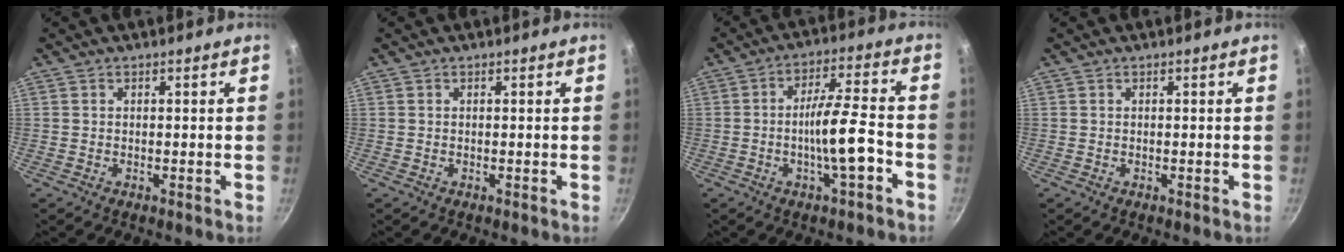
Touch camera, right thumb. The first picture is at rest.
{"total": 0.0}
{"total": 10.0, "force": [-3.5, 2.0, 9.1], "torque": [-0.145, 0.028, -0.058]}
{"total": 0.0}